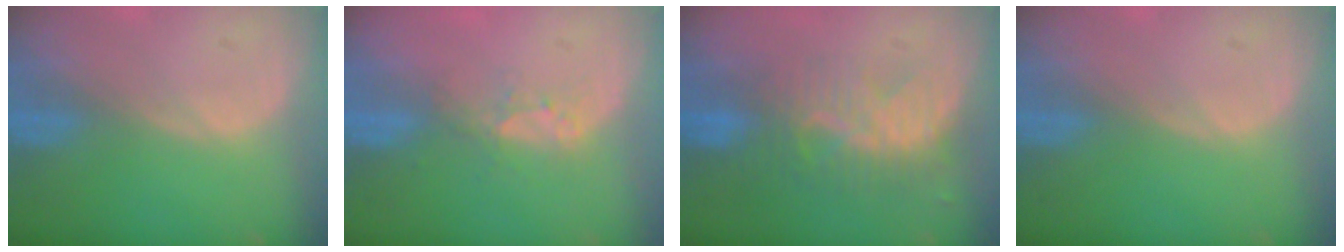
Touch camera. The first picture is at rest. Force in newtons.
{"total": 3.3, "press": 2.8, "slide": 1.7}
{"total": 8.4, "press": 7.6, "slide": 3.5}
{"total": 0.0}